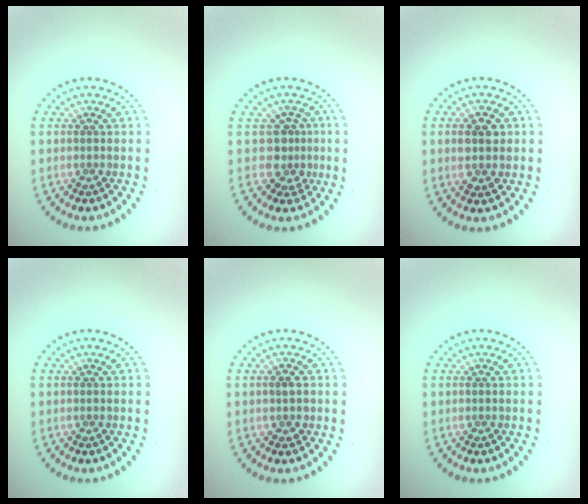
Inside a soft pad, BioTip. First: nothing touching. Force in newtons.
{"total": 2.5, "press": 1.8, "slide": 1.7}
{"total": 2.5, "press": 2.5, "slide": 0.3}
{"total": 0.0}
{"total": 1.3, "press": 1.3, "slide": 0.2}
{"total": 0.0}